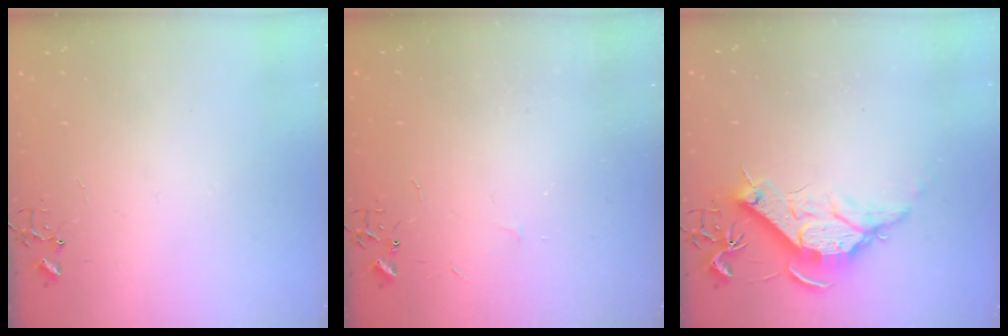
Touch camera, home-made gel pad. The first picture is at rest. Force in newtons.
{"total": 2.3, "press": 2.3, "slide": 0.3}
{"total": 12.5, "press": 12.5, "slide": 1.1}